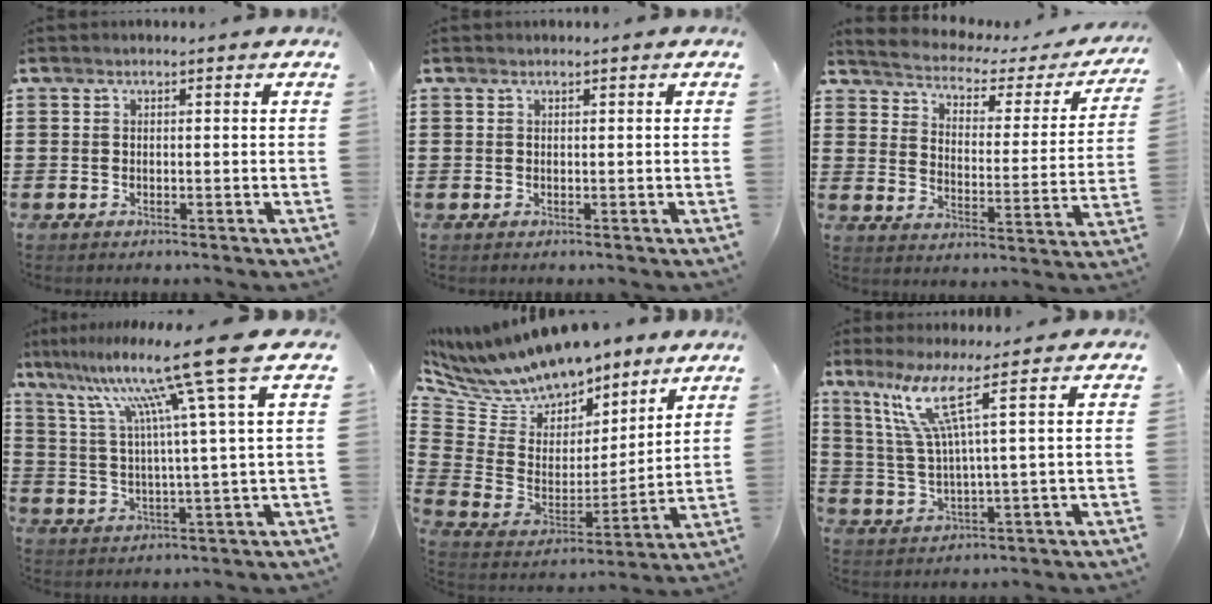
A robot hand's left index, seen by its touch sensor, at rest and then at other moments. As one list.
[{"total": 0.0}, {"total": 2.6, "force": [2.4, 0.8, 0.8], "torque": [-0.038, -0.025, 0.030]}, {"total": 14.9, "force": [8.6, -1.4, 12.2], "torque": [-0.244, -0.044, 0.122]}, {"total": 9.7, "force": [9.0, 3.4, 1.4], "torque": [-0.086, -0.062, 0.162]}, {"total": 9.2, "force": [4.4, 0.0, 8.0], "torque": [-0.182, -0.014, 0.071]}]